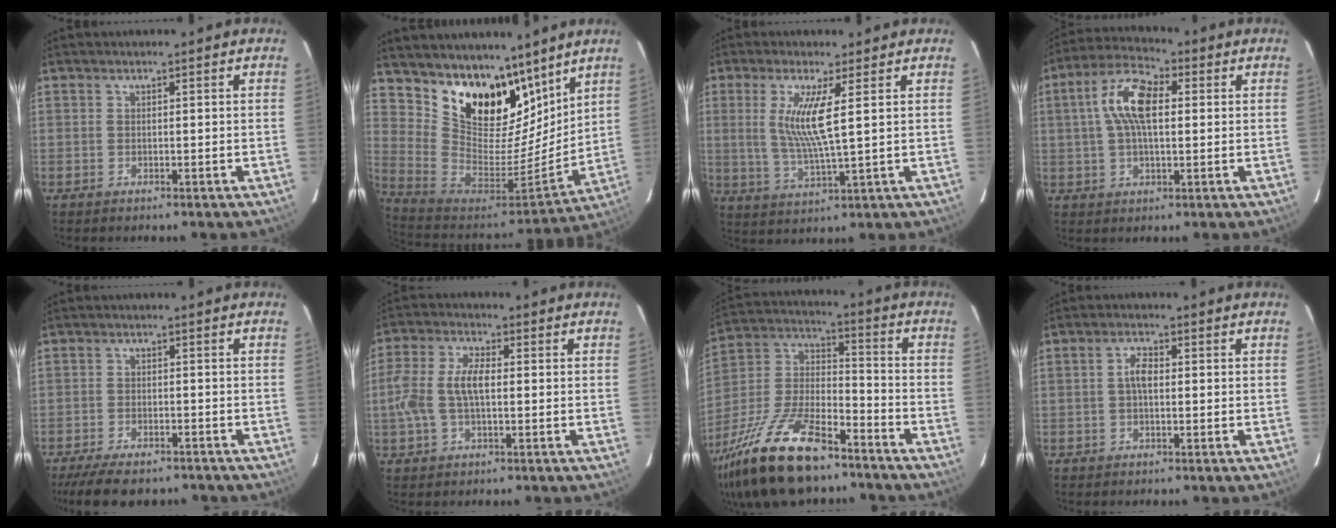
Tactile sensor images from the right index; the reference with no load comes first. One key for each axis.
{"total": 20.5, "fx": 14.4, "fy": 11.5, "fz": 8.9, "tx": -0.193, "ty": -0.023, "tz": 0.265}
{"total": 8.3, "fx": 2.0, "fy": 0.3, "fz": 8.0, "tx": -0.164, "ty": -0.014, "tz": 0.042}
{"total": 10.5, "fx": 1.8, "fy": 4.6, "fz": 9.3, "tx": -0.182, "ty": 0.024, "tz": 0.028}
{"total": 11.5, "fx": -9.4, "fy": 3.9, "fz": 5.5, "tx": -0.125, "ty": -0.023, "tz": -0.149}
{"total": 8.3, "fx": -0.4, "fy": 3.8, "fz": 7.4, "tx": -0.159, "ty": 0.012, "tz": -0.009}
{"total": 24.6, "fx": -17.1, "fy": 9.1, "fz": 15.2, "tx": -0.319, "ty": -0.015, "tz": -0.298}
{"total": 2.8, "fx": -0.1, "fy": 1.3, "fz": 2.5, "tx": -0.050, "ty": 0.009, "tz": -0.001}